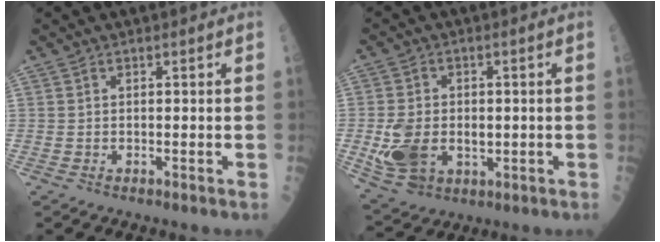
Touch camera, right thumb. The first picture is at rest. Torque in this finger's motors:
{"motor_torque": [0.05, 0.07, 0.49, 0.39, 0.09]}